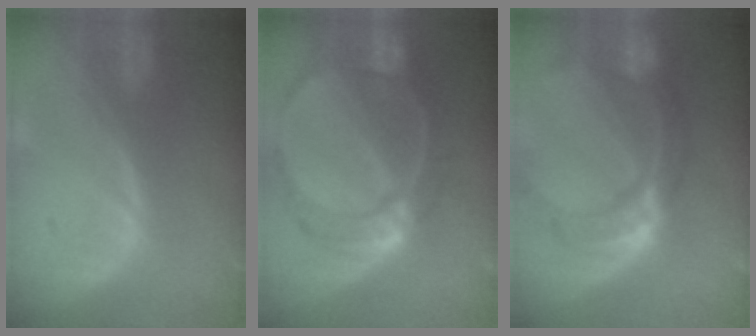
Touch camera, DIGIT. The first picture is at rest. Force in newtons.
{"total": 10.5, "press": 8.9, "slide": 5.7}
{"total": 11.1, "press": 9.3, "slide": 6.0}